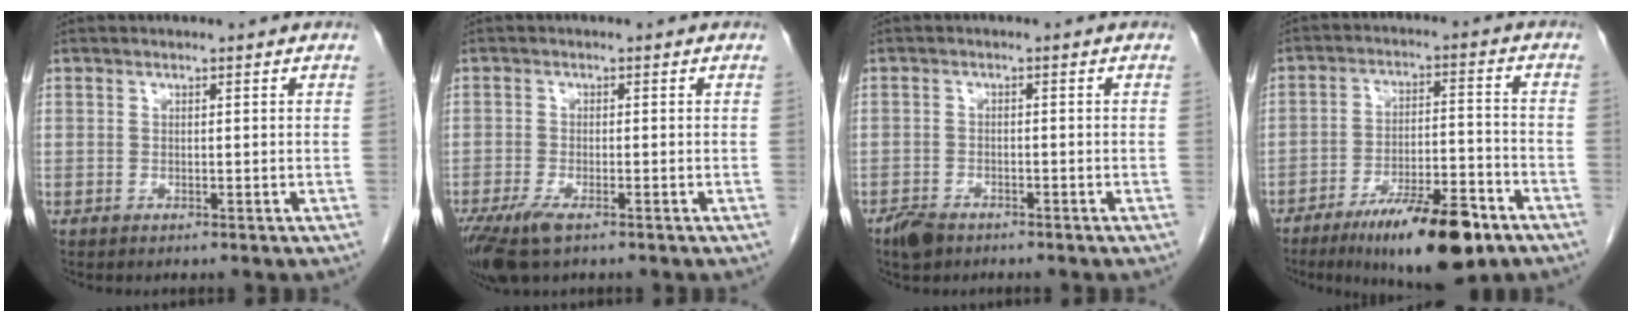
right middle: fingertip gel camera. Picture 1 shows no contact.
{"total": 6.3, "force": [-4.1, 1.9, 4.4], "torque": [-0.088, -0.017, -0.072]}
{"total": 3.3, "force": [-2.5, 1.6, 1.4], "torque": [-0.029, -0.001, -0.040]}
{"total": 14.1, "force": [-9.1, 3.0, 10.4], "torque": [-0.160, -0.009, -0.144]}